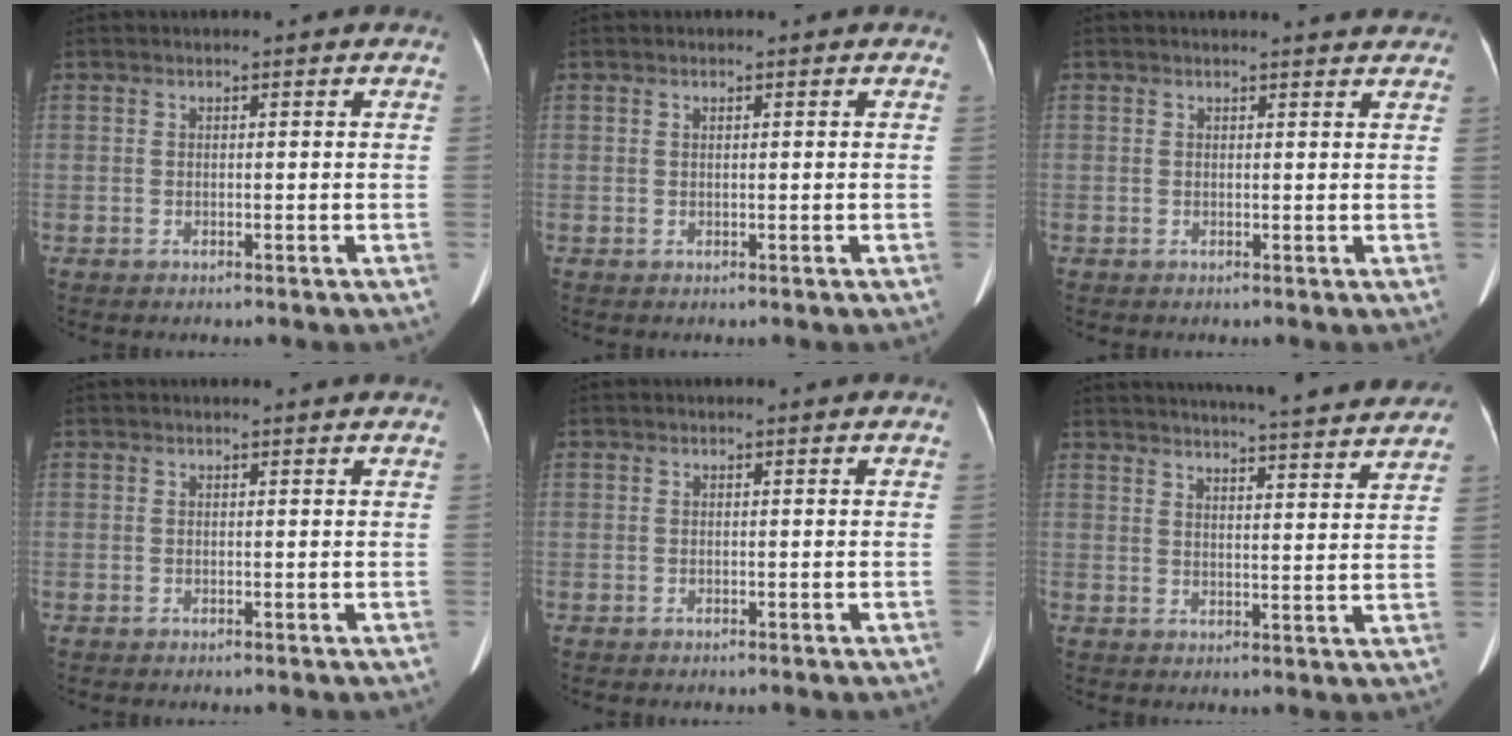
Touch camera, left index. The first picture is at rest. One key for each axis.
{"total": 0.0}
{"total": 6.0, "fx": 5.7, "fy": 1.4, "fz": 1.2, "tx": -0.002, "ty": 0.011, "tz": 0.044}
{"total": 1.5, "fx": 1.4, "fy": 0.1, "fz": 0.2, "tx": -0.011, "ty": 0.009, "tz": 0.011}
{"total": 0.0}
{"total": 22.0, "fx": 20.3, "fy": 1.7, "fz": 8.5, "tx": -0.121, "ty": -0.022, "tz": 0.249}